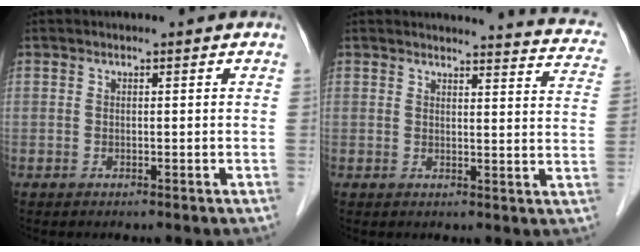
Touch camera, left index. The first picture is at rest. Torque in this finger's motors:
{"motor_torque": [0.21, -0.43, -0.19, -0.04]}